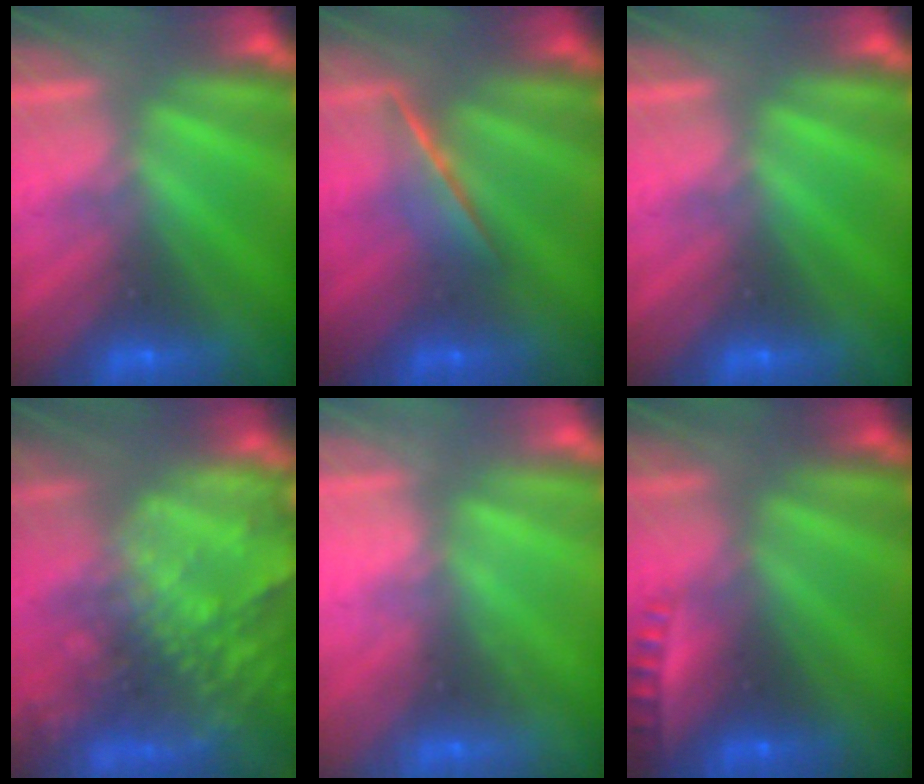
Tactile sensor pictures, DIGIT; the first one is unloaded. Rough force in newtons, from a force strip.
{"total": 1.6}
{"total": 0.0}
{"total": 8.5}
{"total": 2.1}
{"total": 2.1}